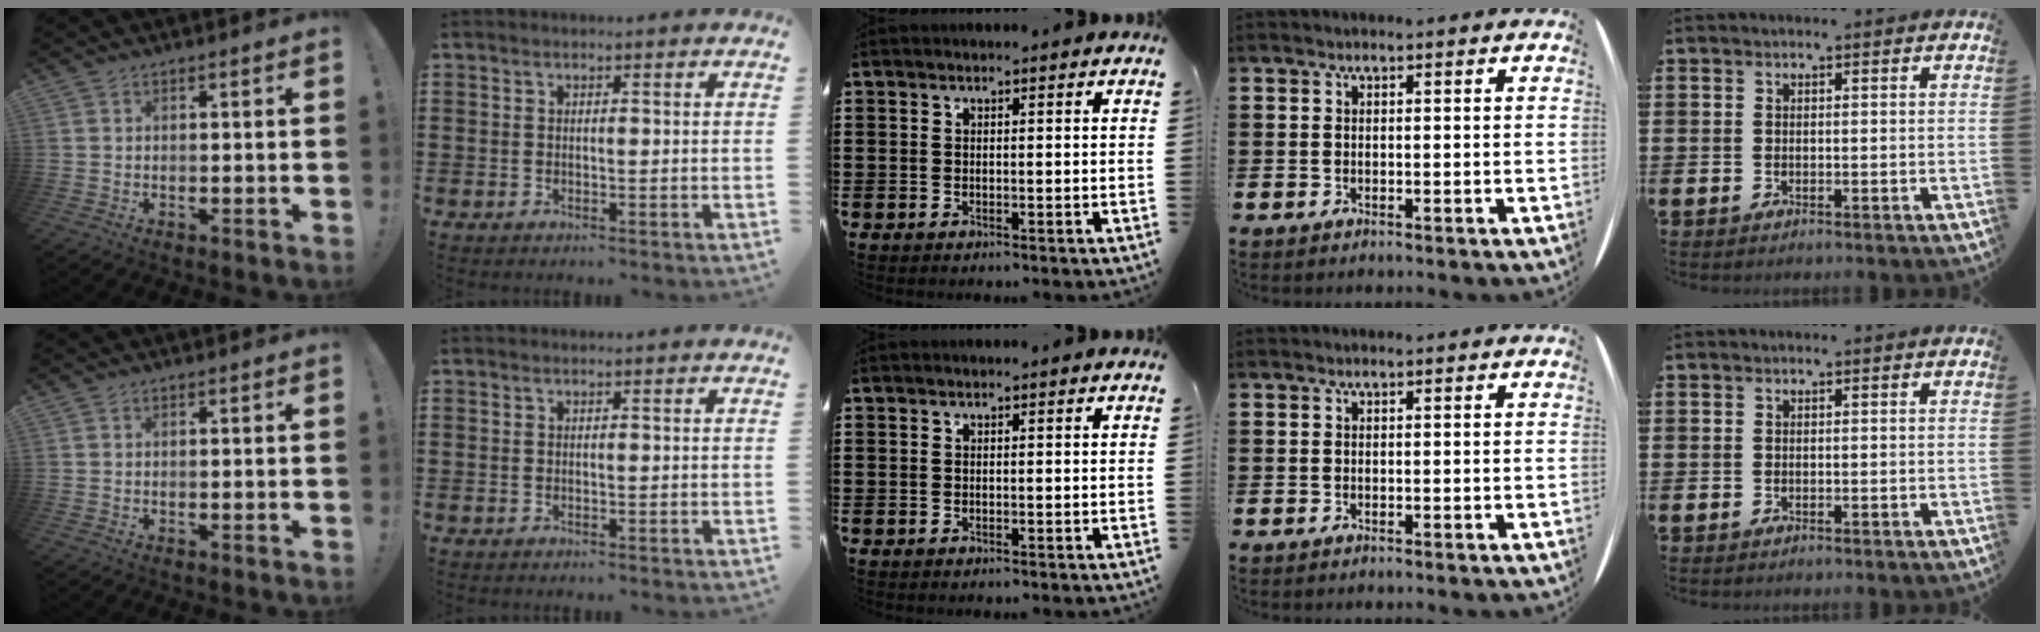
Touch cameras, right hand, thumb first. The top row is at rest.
{}